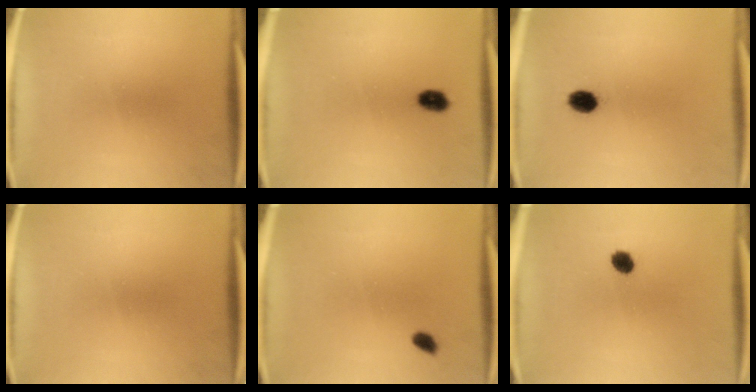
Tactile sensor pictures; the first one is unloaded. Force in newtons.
{"total": 2.8}
{"total": 3.5}
{"total": 0.0}
{"total": 1.5}
{"total": 2.9}